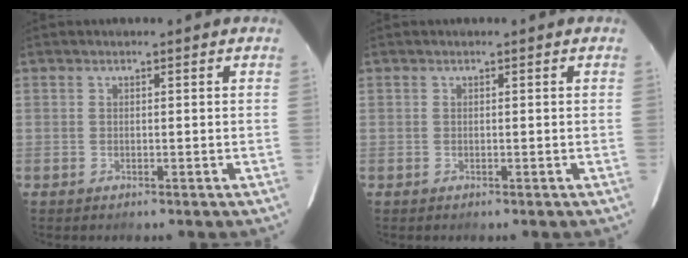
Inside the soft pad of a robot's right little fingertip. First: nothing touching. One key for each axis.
{"total": 0.0}